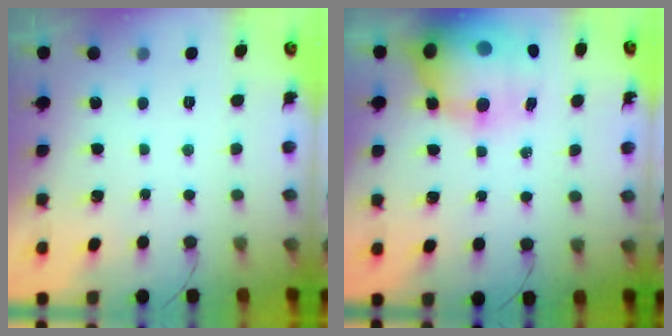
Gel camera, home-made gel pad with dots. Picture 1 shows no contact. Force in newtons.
{"total": 22.3, "press": 21.8, "slide": 5.0}